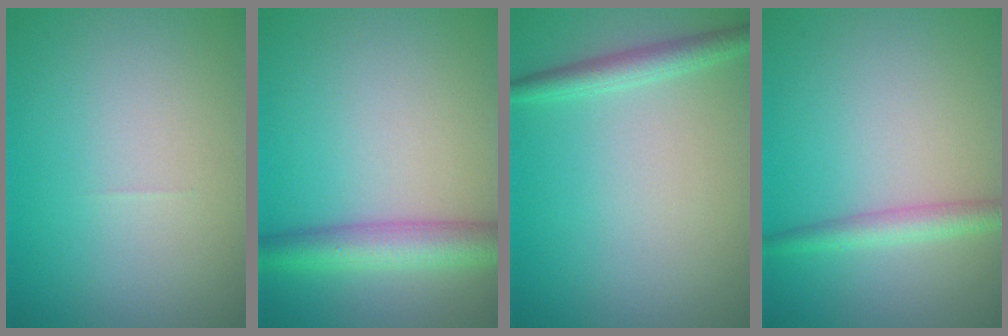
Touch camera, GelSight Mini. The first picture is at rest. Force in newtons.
{"total": 4.5, "press": 4.4, "slide": 0.2}
{"total": 2.2, "press": 2.2, "slide": 0.1}
{"total": 2.3, "press": 2.3, "slide": 0.1}